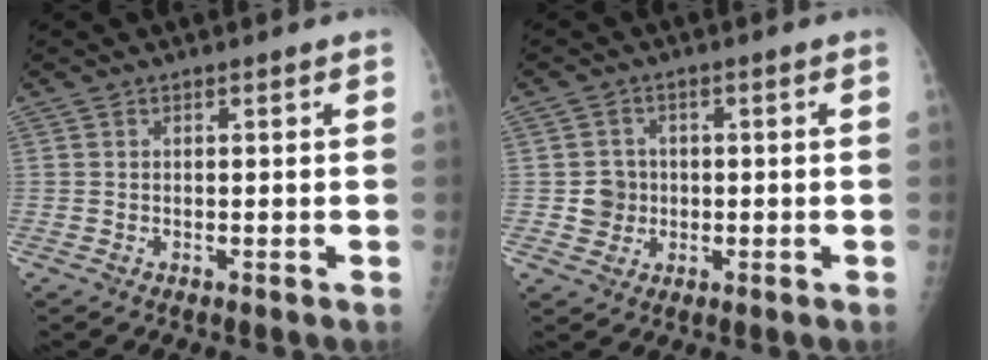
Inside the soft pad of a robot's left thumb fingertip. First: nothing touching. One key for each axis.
{"total": 4.0, "fx": -0.3, "fy": 3.9, "fz": 0.8, "tx": 0.013, "ty": 0.008, "tz": -0.005}